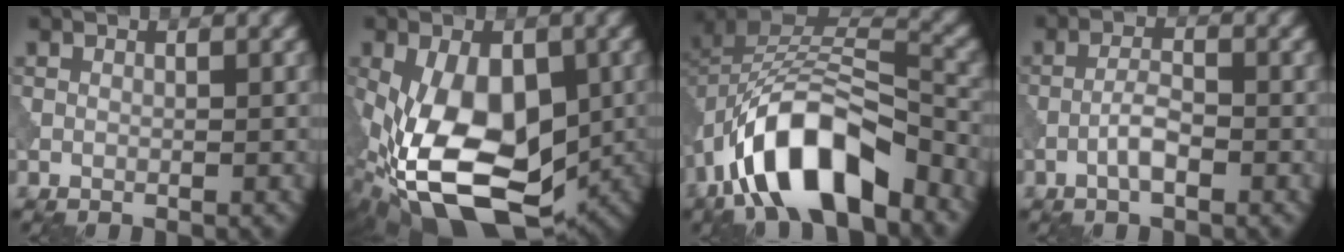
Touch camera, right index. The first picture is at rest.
{"total": 14.6, "force": [-3.6, 8.7, 11.2], "torque": [-0.204, -0.031, -0.046]}
{"total": 11.2, "force": [-6.1, 5.1, 7.9], "torque": [-0.132, 0.009, -0.112]}
{"total": 2.3, "force": [-1.1, 0.6, 1.9], "torque": [-0.038, 0.008, -0.026]}